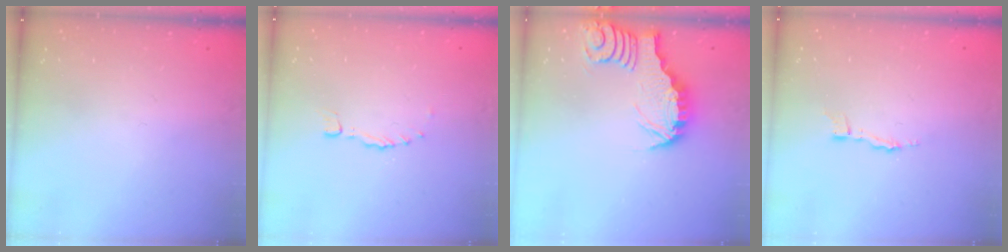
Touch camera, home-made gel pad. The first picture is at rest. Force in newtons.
{"total": 0.0}
{"total": 3.3, "press": 3.2, "slide": 0.4}
{"total": 3.4, "press": 3.4, "slide": 0.3}